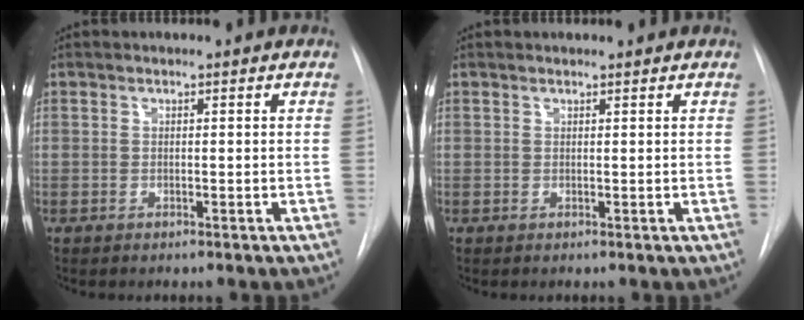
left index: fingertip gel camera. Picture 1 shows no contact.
{"total": 2.4, "force": [2.3, 0.2, 0.7], "torque": [-0.009, 0.021, 0.030]}